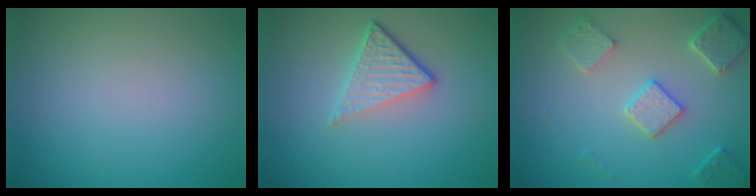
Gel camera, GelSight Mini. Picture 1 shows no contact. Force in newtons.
{"total": 4.0, "press": 2.7, "slide": 2.9}
{"total": 4.1, "press": 3.5, "slide": 2.1}